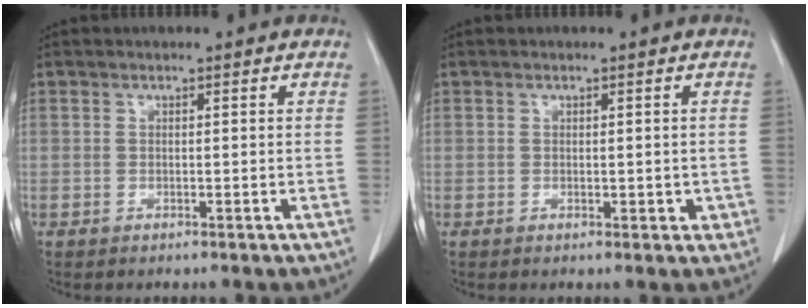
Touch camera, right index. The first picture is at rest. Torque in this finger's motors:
{"motor_torque": [-0.09, 0.07, 0.05, 0.00]}